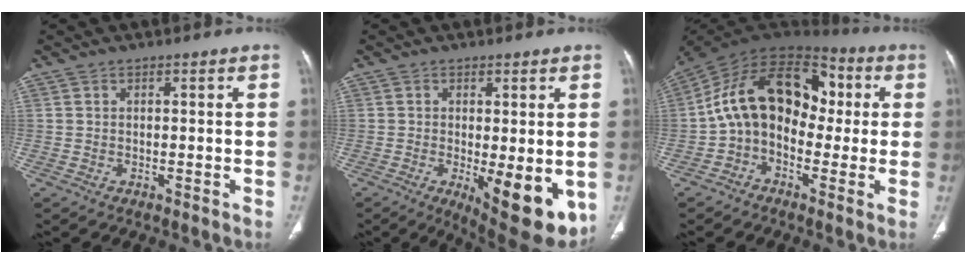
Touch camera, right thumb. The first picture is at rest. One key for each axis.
{"total": 12.1, "fx": -2.9, "fy": 4.3, "fz": 10.9, "tx": -0.138, "ty": -0.025, "tz": -0.027}
{"total": 17.1, "fx": 0.4, "fy": 11.9, "fz": 12.3, "tx": -0.171, "ty": 0.052, "tz": -0.010}